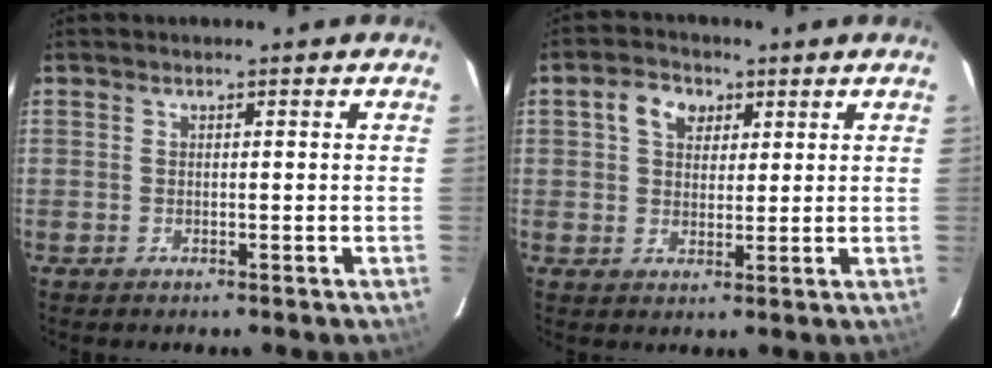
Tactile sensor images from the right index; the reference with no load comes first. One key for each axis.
{"total": 5.4, "fx": 2.2, "fy": 4.0, "fz": 2.8, "tx": -0.047, "ty": 0.021, "tz": 0.038}